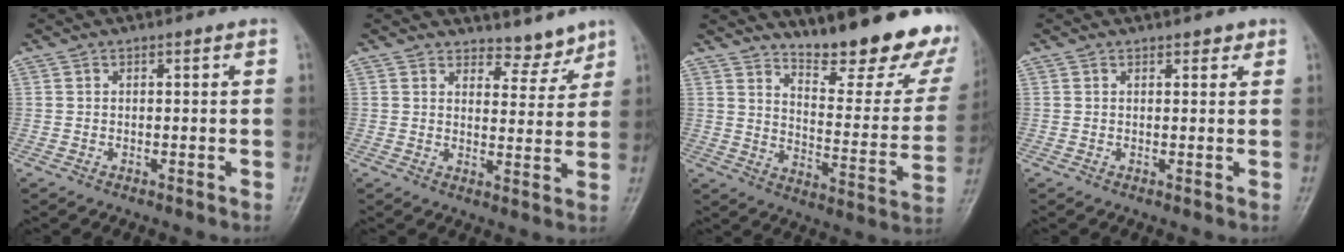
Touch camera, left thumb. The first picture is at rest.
{"total": 3.7, "force": [3.2, 1.8, 0.4], "torque": [0.020, -0.025, 0.043]}
{"total": 22.3, "force": [17.2, 6.1, 12.9], "torque": [-0.138, -0.118, 0.232]}
{"total": 1.4, "force": [1.0, 0.8, 0.5], "torque": [0.005, -0.004, 0.008]}